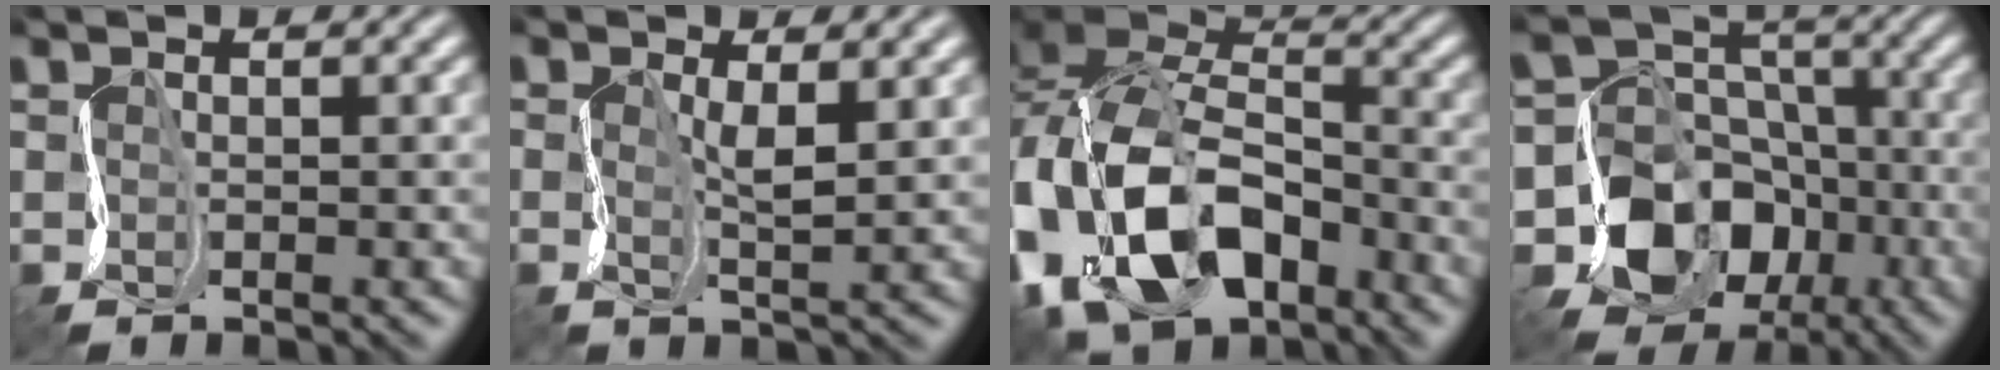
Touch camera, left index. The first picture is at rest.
{"total": 1.2, "force": [-0.1, 0.0, 1.2], "torque": [-0.035, 0.000, -0.005]}
{"total": 12.9, "force": [-6.5, 8.0, 7.7], "torque": [-0.173, -0.005, -0.137]}
{"total": 11.1, "force": [-5.6, 9.0, 3.3], "torque": [-0.059, -0.001, -0.113]}